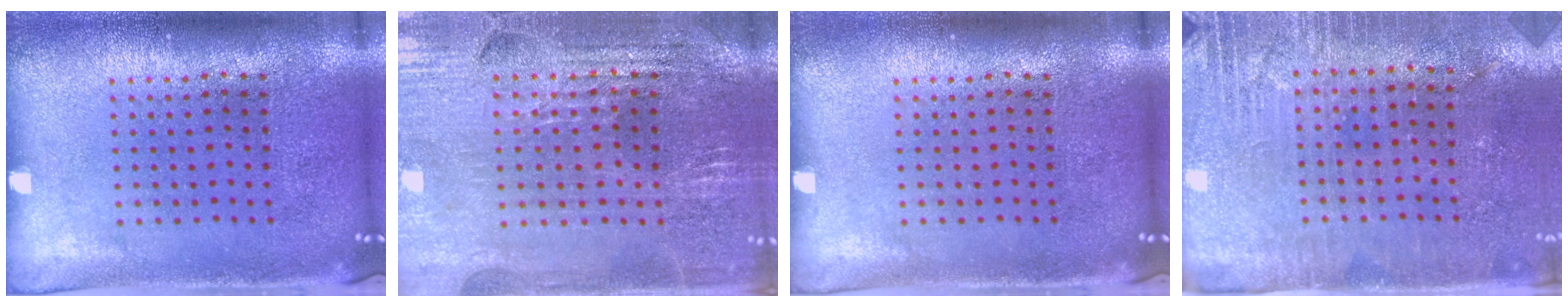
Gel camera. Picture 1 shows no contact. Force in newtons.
{"total": 2.9, "press": 2.8, "slide": 0.5}
{"total": 0.0}
{"total": 2.9, "press": 2.8, "slide": 0.9}